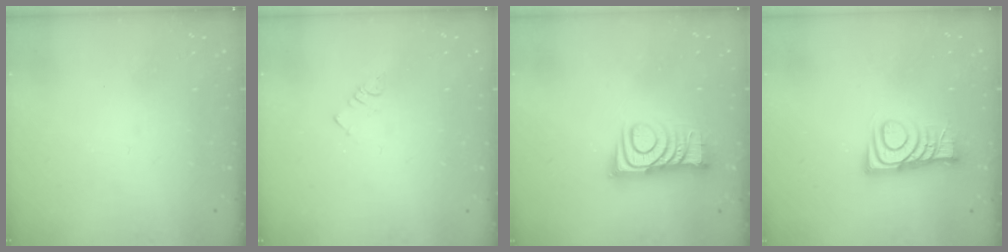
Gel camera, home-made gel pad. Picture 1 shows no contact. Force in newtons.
{"total": 2.3, "press": 2.3, "slide": 0.4}
{"total": 10.5, "press": 10.5, "slide": 0.3}
{"total": 9.1, "press": 9.1, "slide": 0.4}